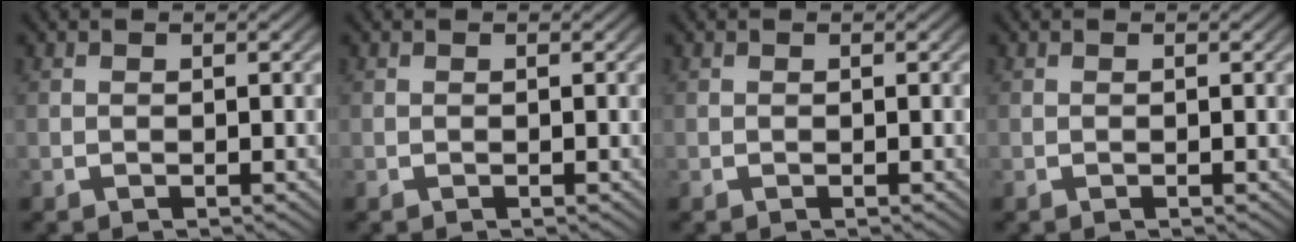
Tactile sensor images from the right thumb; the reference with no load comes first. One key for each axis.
{"total": 0.0}
{"total": 0.0}
{"total": 0.0}